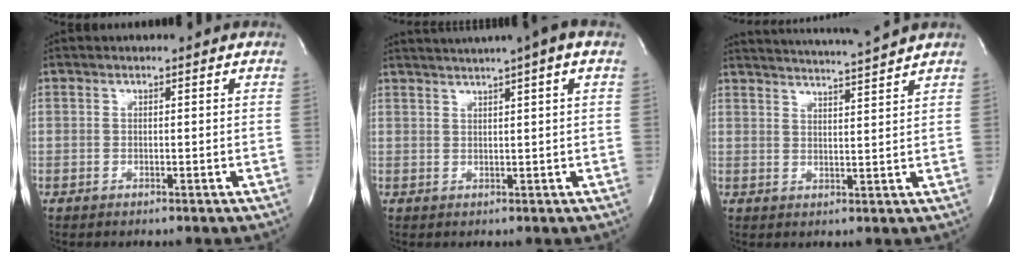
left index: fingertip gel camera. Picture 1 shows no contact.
{"total": 8.9, "force": [6.4, -0.5, 6.2], "torque": [-0.102, 0.030, 0.078]}
{"total": 10.2, "force": [9.6, -2.0, 3.0], "torque": [-0.054, -0.016, 0.136]}